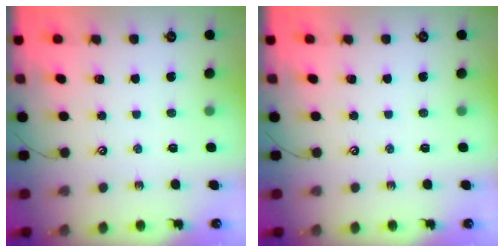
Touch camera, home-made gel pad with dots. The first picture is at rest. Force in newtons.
{"total": 0.0}